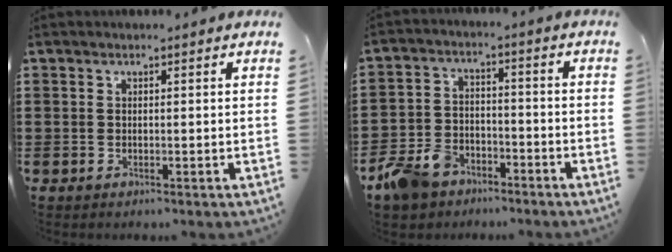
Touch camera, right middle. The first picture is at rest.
{"total": 7.1, "force": [-5.7, 3.7, 2.1], "torque": [-0.074, 0.013, -0.120]}